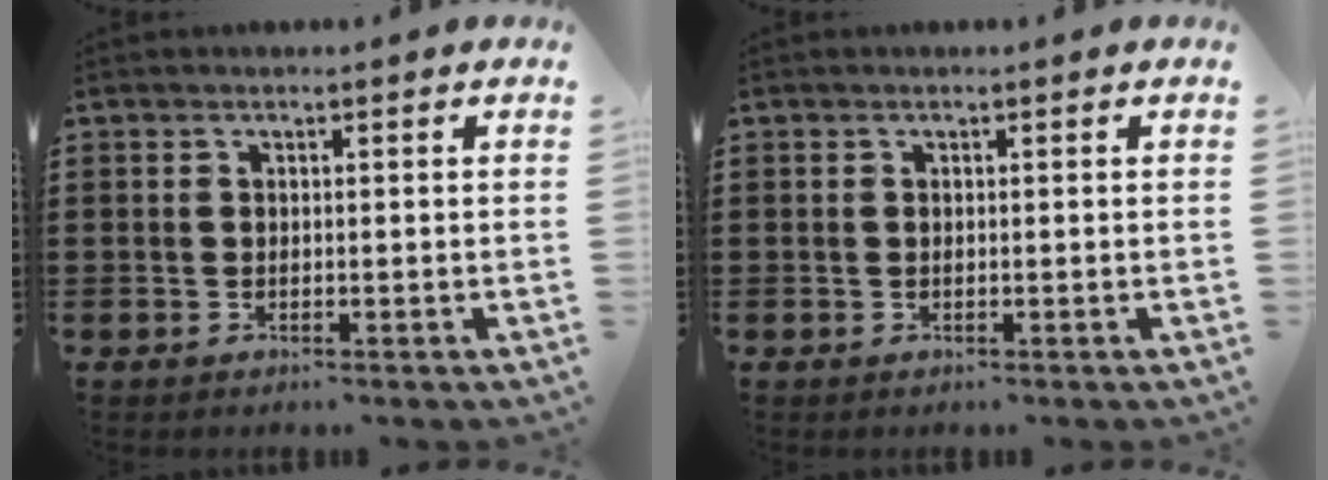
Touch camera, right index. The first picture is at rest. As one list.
[{"total": 0.0}]